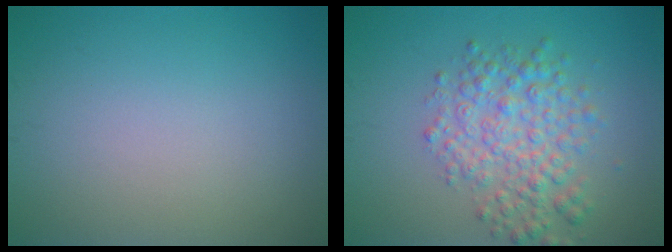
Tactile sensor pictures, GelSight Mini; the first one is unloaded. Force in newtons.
{"total": 4.7, "press": 4.7, "slide": 0.1}